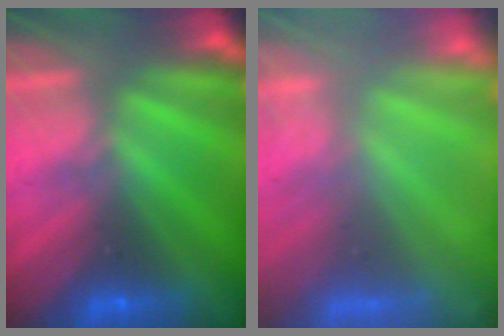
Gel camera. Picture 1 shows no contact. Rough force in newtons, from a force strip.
{"total": 8.8}